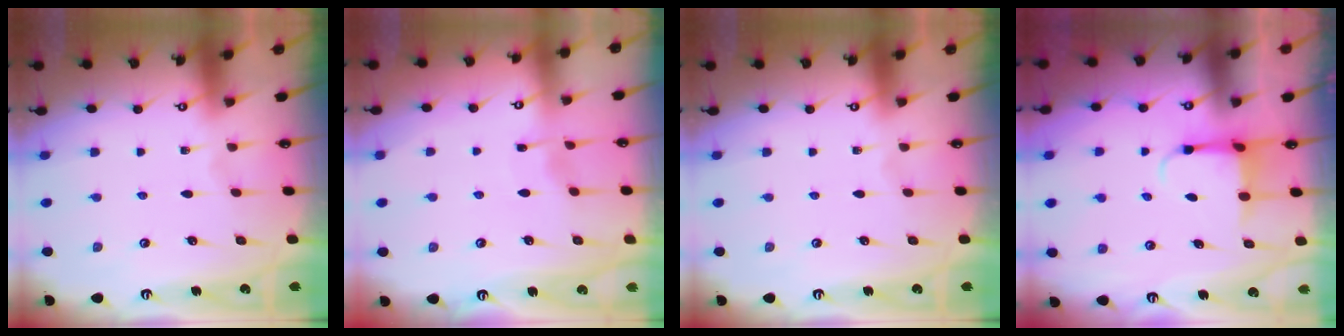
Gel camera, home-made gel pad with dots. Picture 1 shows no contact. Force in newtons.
{"total": 4.0, "press": 3.9, "slide": 0.5}
{"total": 0.0}
{"total": 4.0, "press": 3.8, "slide": 1.2}